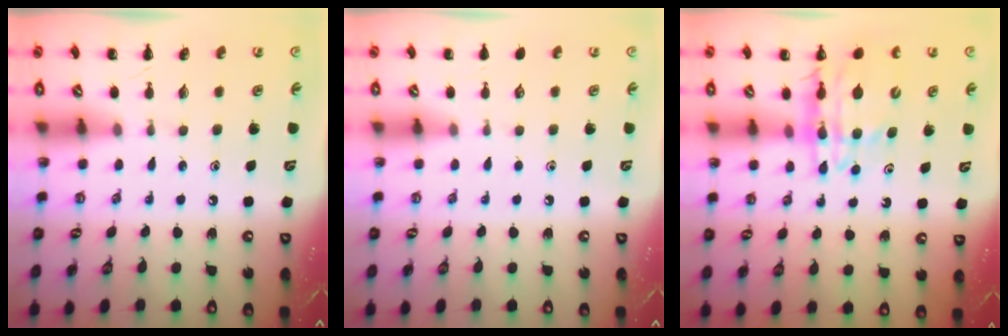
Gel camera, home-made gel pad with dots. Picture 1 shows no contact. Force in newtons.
{"total": 0.0}
{"total": 13.4, "press": 12.9, "slide": 3.5}